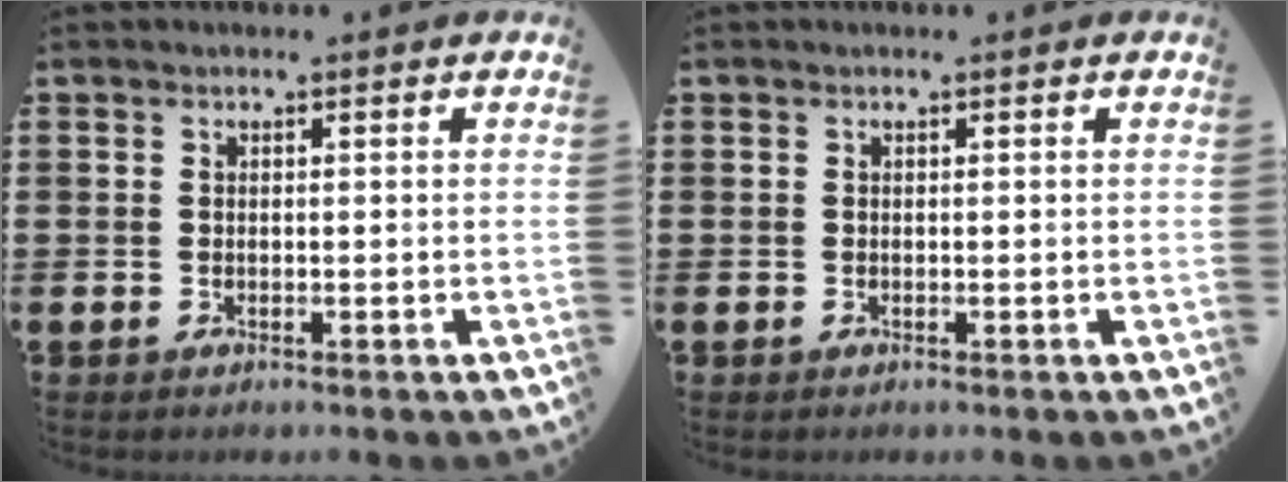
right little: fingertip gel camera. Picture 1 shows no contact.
{"total": 0.0}